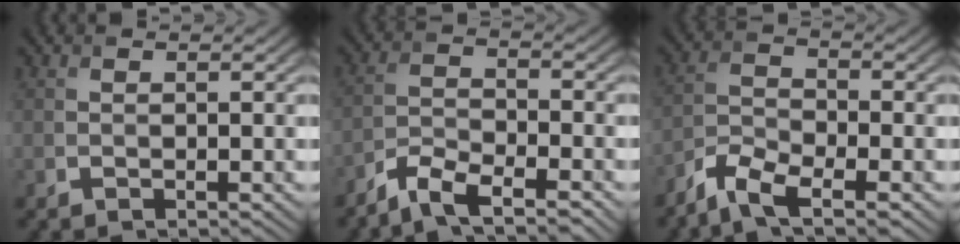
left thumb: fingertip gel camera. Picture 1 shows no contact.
{"total": 5.5, "force": [-4.4, 1.3, 2.9], "torque": [-0.064, -0.004, -0.093]}
{"total": 5.9, "force": [-4.4, 1.6, 3.5], "torque": [-0.080, -0.007, -0.098]}